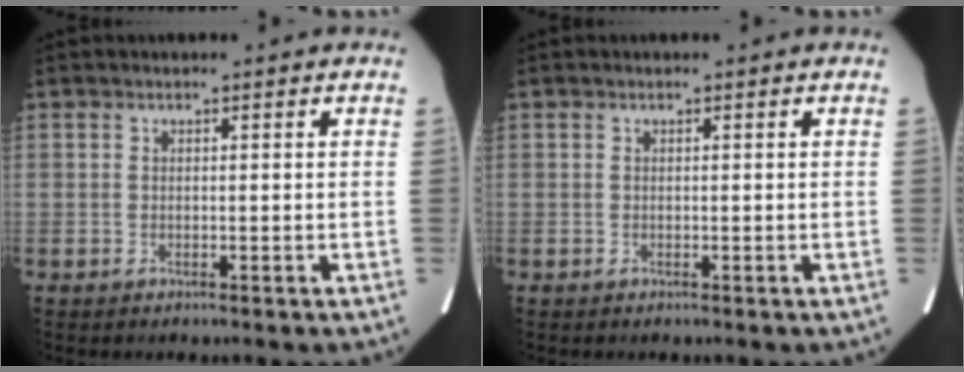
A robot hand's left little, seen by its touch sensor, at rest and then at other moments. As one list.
[{"total": 0.0}]